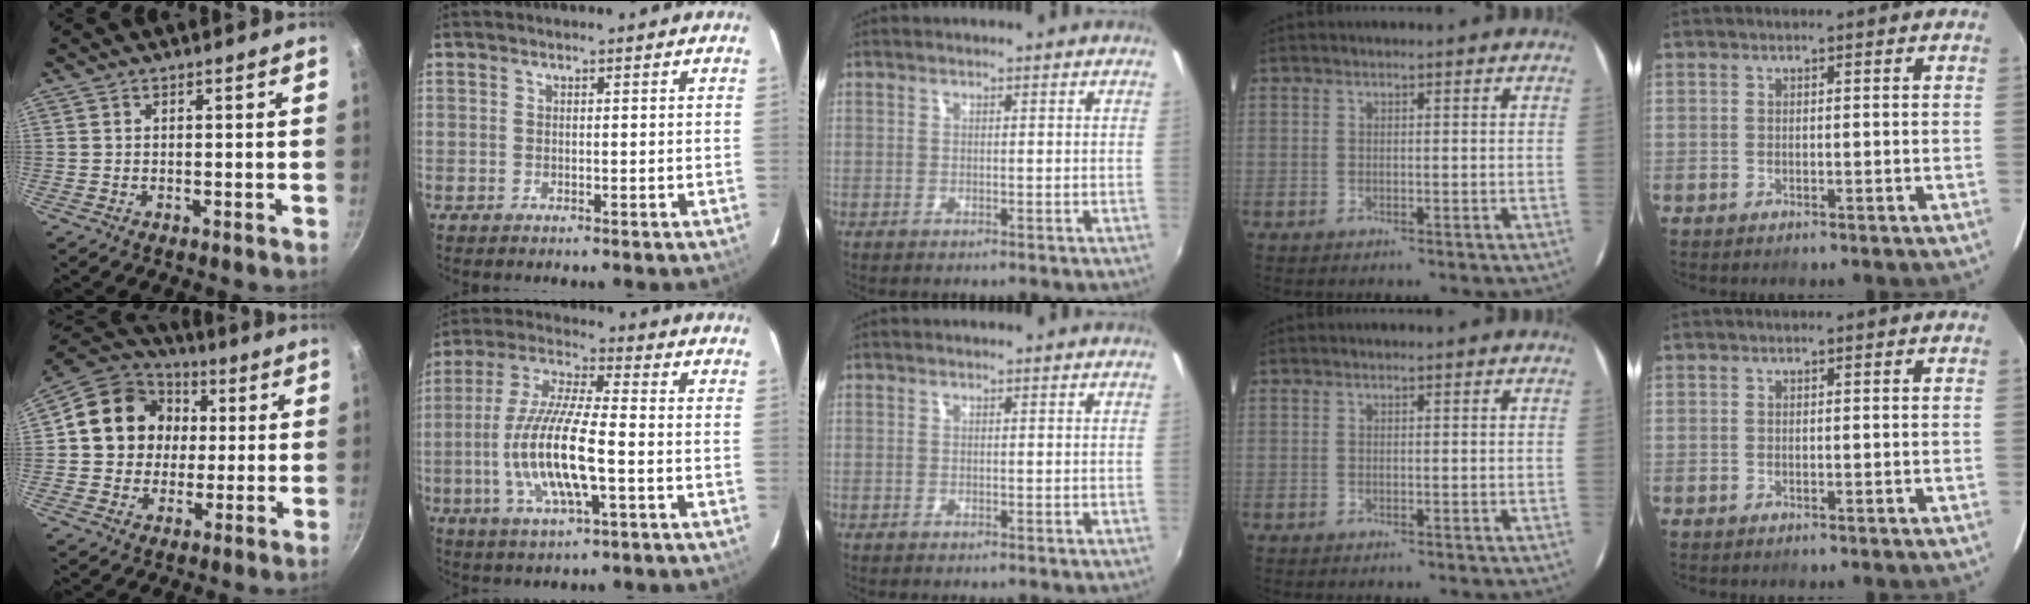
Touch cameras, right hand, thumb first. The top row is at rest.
{"thumb": {"total": 15.7, "force": [2.1, 13.7, 7.4], "torque": [-0.095, 0.023, 0.025]}, "index": {"total": 15.0, "force": [-3.5, 3.3, 14.2], "torque": [-0.289, -0.008, -0.067]}}